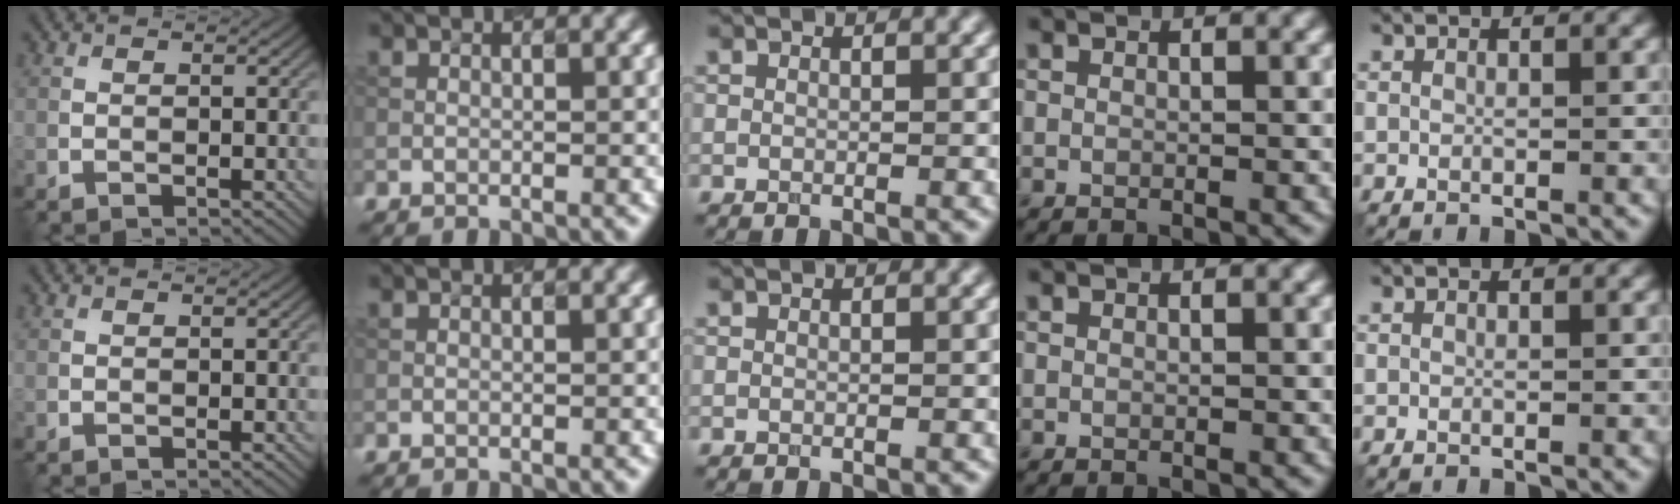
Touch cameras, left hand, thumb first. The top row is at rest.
{}